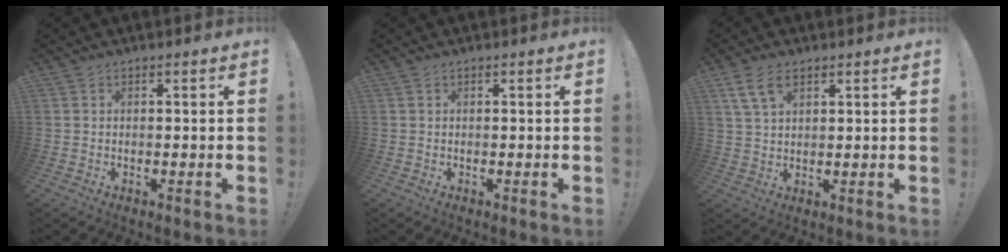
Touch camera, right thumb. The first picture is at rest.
{"total": 0.0}
{"total": 7.2, "force": [4.0, 3.9, 4.7], "torque": [-0.087, -0.003, 0.077]}